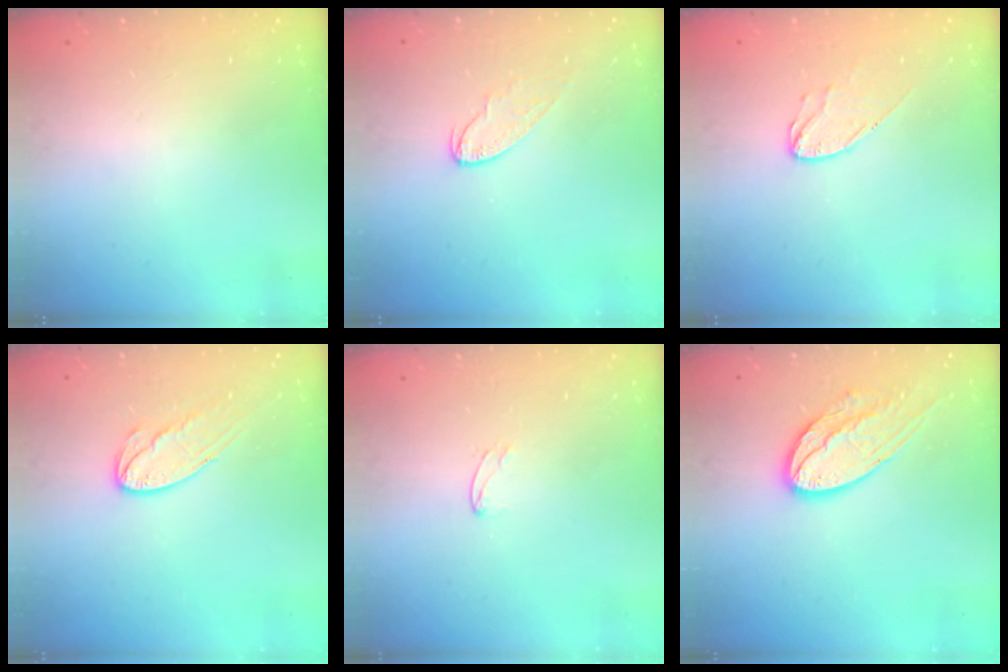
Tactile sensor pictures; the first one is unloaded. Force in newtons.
{"total": 5.6, "press": 5.6, "slide": 0.1}
{"total": 7.1, "press": 7.1, "slide": 0.3}
{"total": 10.4, "press": 10.4, "slide": 0.8}
{"total": 3.6, "press": 3.6, "slide": 0.3}
{"total": 15.6, "press": 15.5, "slide": 1.3}